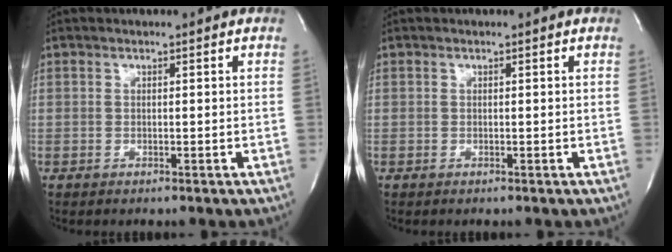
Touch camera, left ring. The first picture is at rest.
{"total": 0.0}